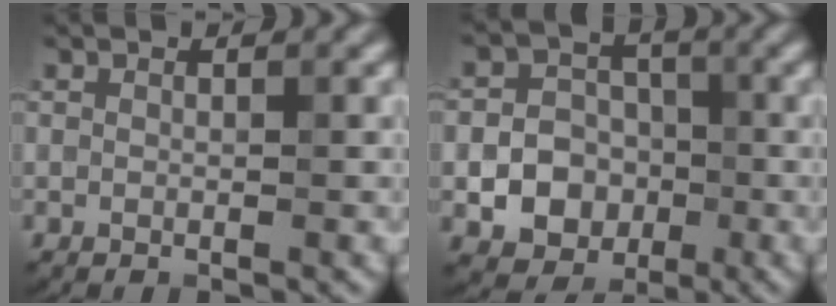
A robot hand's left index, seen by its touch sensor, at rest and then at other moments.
{"total": 7.5, "force": [-1.9, 6.6, 3.1], "torque": [-0.039, 0.004, -0.051]}